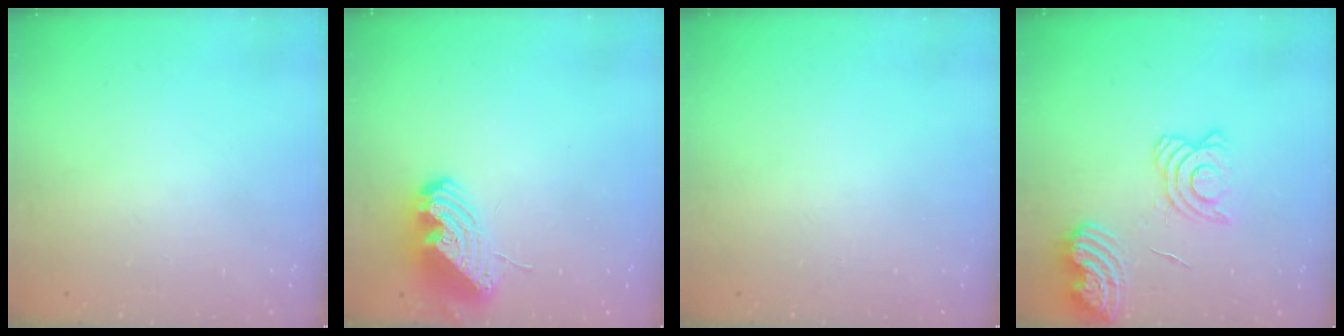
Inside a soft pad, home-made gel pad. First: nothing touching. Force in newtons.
{"total": 11.8, "press": 11.7, "slide": 1.4}
{"total": 0.0}
{"total": 14.7, "press": 14.6, "slide": 1.3}